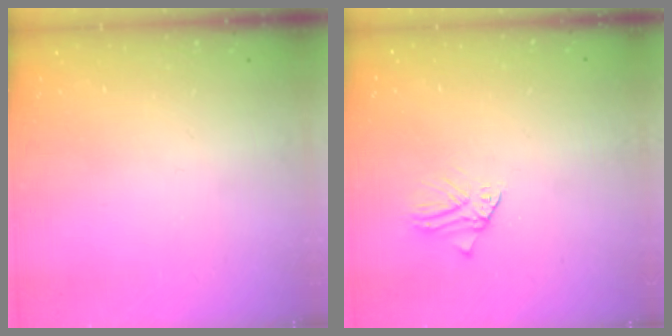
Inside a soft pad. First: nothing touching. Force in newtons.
{"total": 0.0}